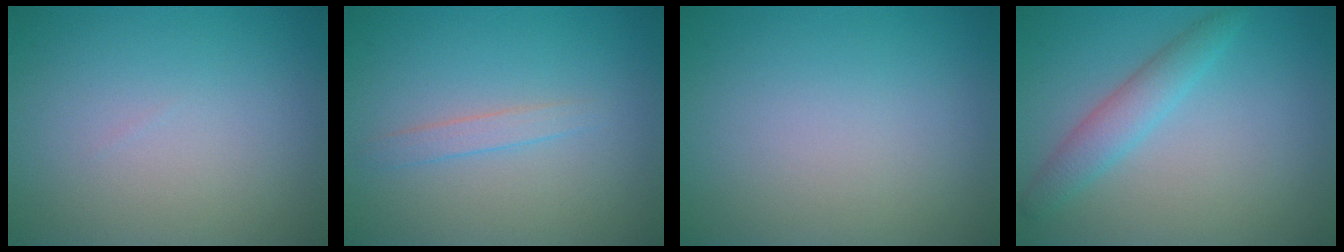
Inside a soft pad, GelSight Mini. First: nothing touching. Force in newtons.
{"total": 1.2, "press": 1.2, "slide": 0.0}
{"total": 0.0}
{"total": 2.7, "press": 2.7, "slide": 0.1}